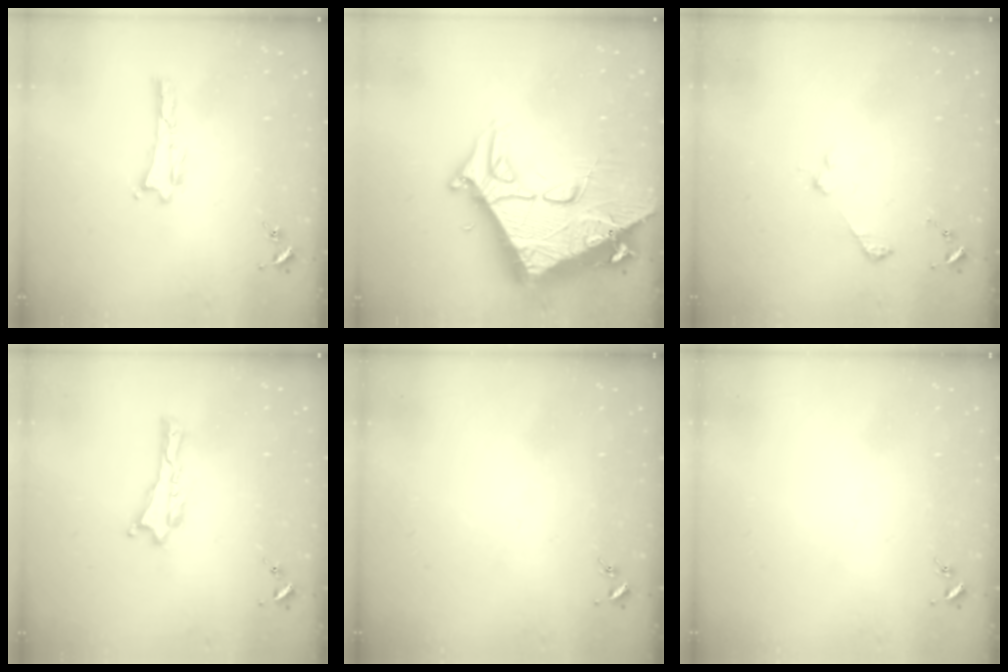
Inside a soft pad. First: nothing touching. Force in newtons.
{"total": 15.1, "press": 15.0, "slide": 1.6}
{"total": 2.9, "press": 2.9, "slide": 0.3}
{"total": 0.0}
{"total": 0.0}
{"total": 0.0}